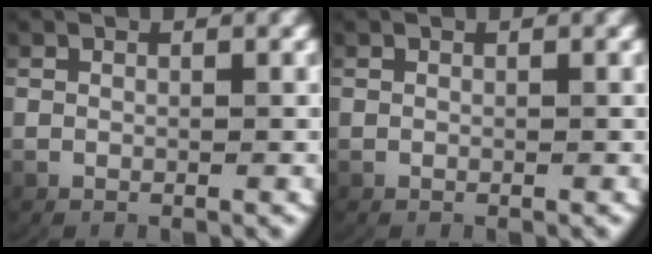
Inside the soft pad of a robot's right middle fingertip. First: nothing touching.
{"total": 0.0}